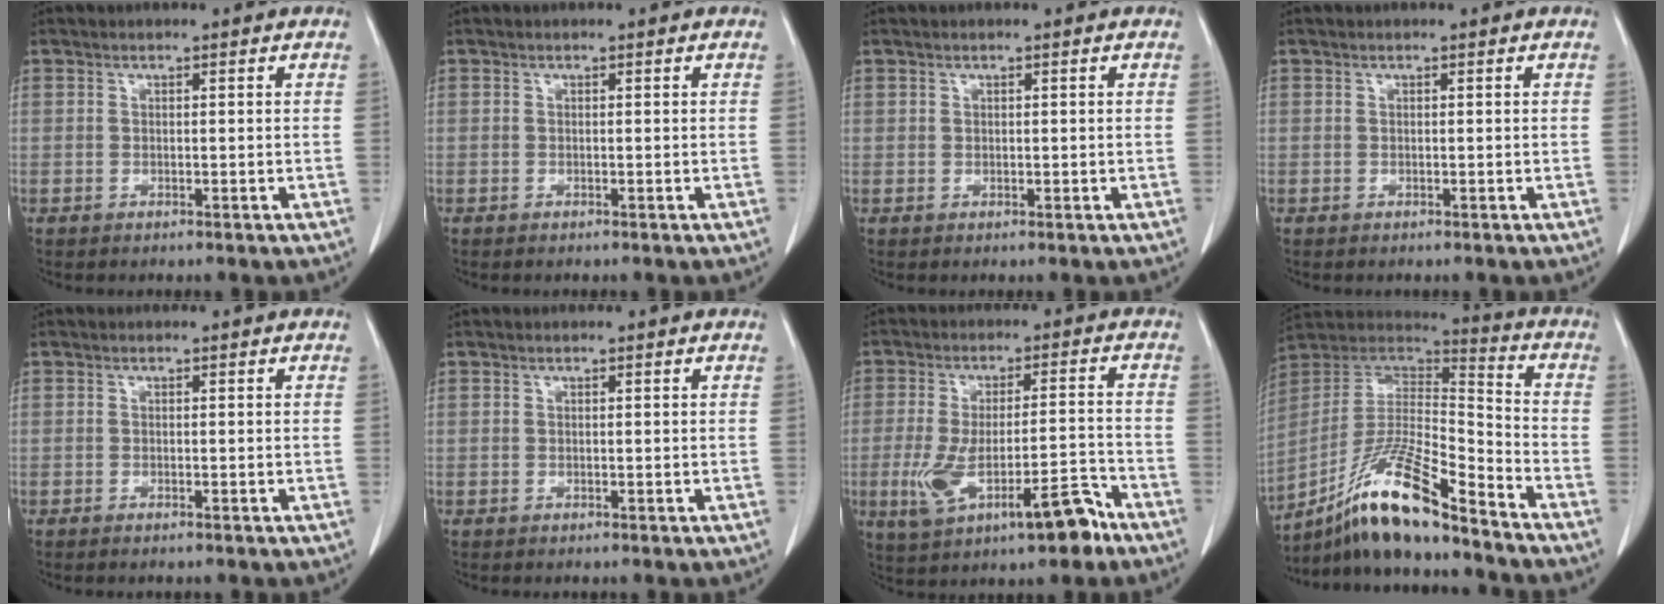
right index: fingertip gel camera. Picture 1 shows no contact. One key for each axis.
{"total": 0.0}
{"total": 0.6, "fx": 0.4, "fy": 0.4, "fz": 0.1, "tx": 0.006, "ty": -0.002, "tz": 0.005}
{"total": 0.0}
{"total": 0.8, "fx": -0.7, "fy": 0.0, "fz": 0.4, "tx": -0.011, "ty": -0.003, "tz": -0.008}
{"total": 0.0}
{"total": 12.1, "fx": -5.6, "fy": 3.5, "fz": 10.2, "tx": -0.183, "ty": 0.010, "tz": -0.078}
{"total": 17.6, "fx": -12.9, "fy": 2.0, "fz": 11.8, "tx": -0.236, "ty": -0.003, "tz": -0.236}